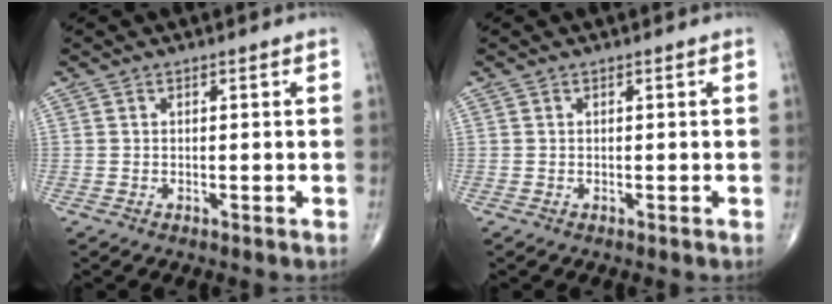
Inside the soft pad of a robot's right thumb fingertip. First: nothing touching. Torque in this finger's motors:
{"motor_torque": [0.01, 0.01, 0.00, 0.00, 0.00]}